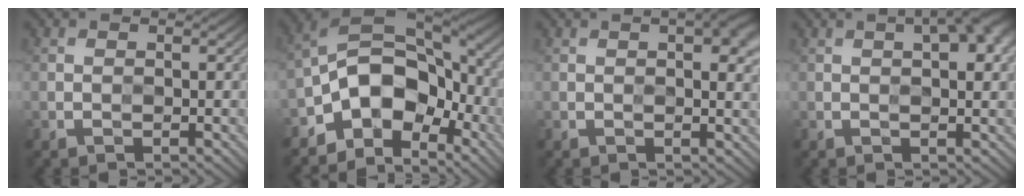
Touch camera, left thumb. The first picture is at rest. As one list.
[{"total": 12.8, "force": [-4.6, 8.6, 8.3], "torque": [-0.137, -0.012, -0.095]}, {"total": 3.7, "force": [1.4, 1.0, 3.3], "torque": [-0.044, 0.008, 0.012]}, {"total": 5.2, "force": [2.2, 1.8, 4.4], "torque": [-0.048, 0.013, 0.014]}]